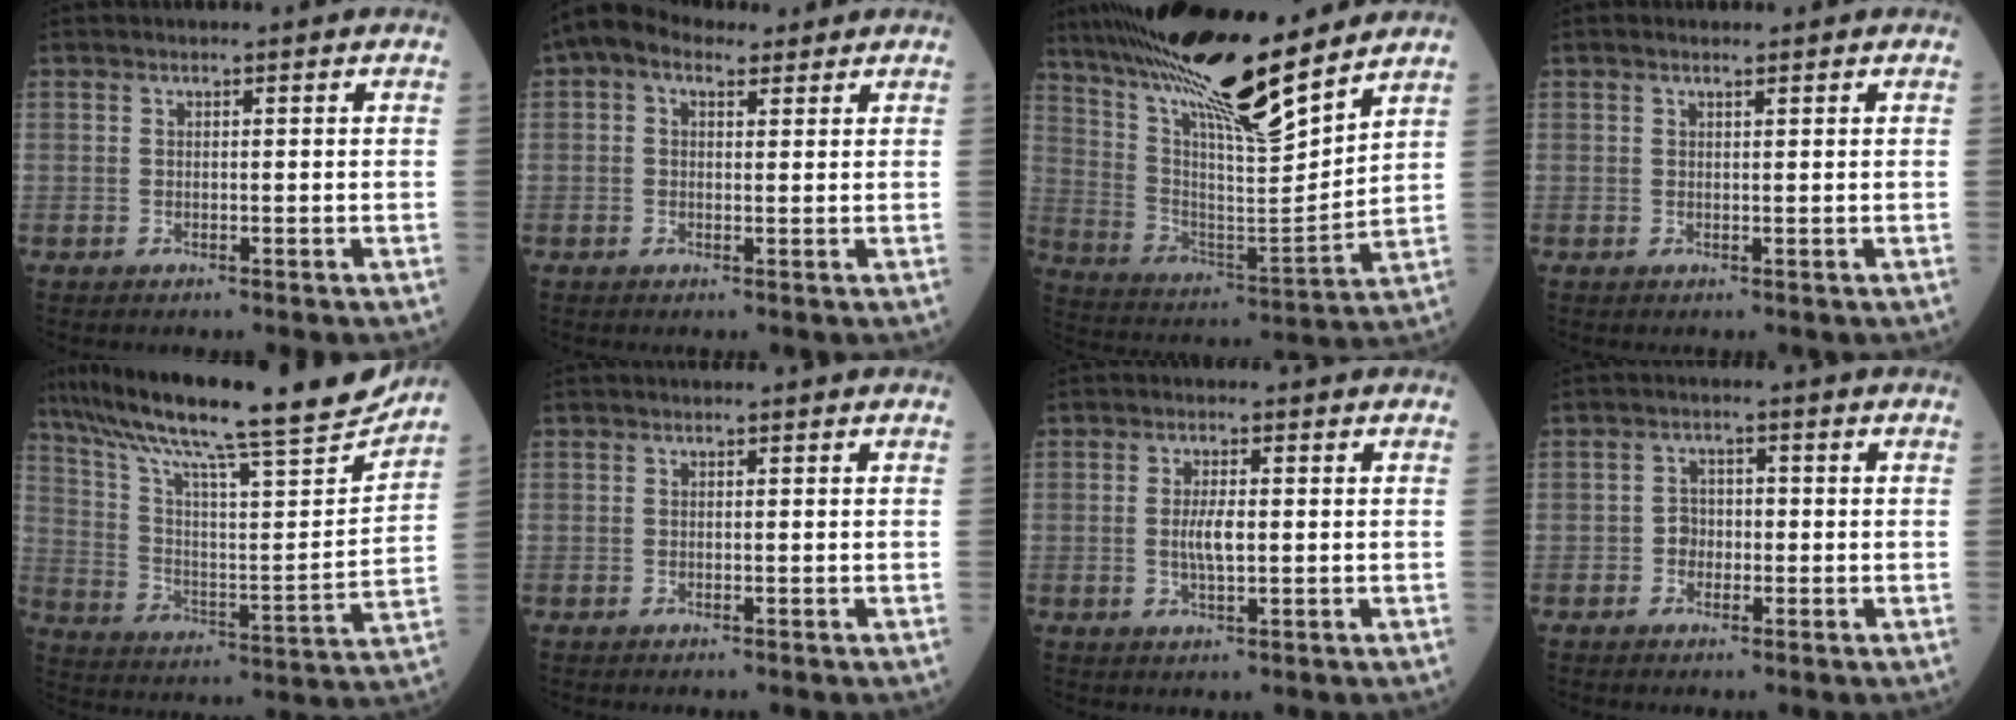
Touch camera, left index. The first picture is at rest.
{"total": 5.3, "force": [3.1, 3.0, 3.1], "torque": [-0.069, 0.041, 0.056]}
{"total": 20.4, "force": [16.3, 1.6, 12.2], "torque": [-0.216, 0.000, 0.290]}
{"total": 0.7, "force": [0.6, 0.1, 0.4], "torque": [-0.014, 0.004, 0.011]}
{"total": 24.5, "force": [20.7, 1.4, 13.1], "torque": [-0.227, -0.020, 0.312]}
{"total": 0.0}
{"total": 3.5, "force": [-0.1, 0.8, 3.4], "torque": [-0.070, -0.003, -0.001]}
{"total": 2.5, "force": [-0.7, 2.0, 1.3], "torque": [-0.019, 0.008, -0.016]}